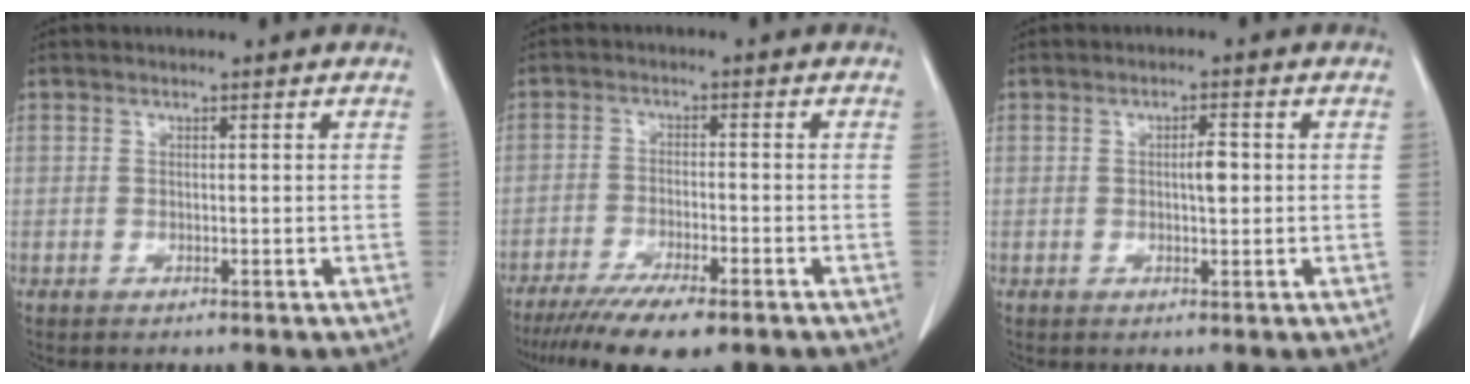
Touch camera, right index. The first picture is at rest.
{"total": 10.4, "force": [-7.8, 1.9, 6.7], "torque": [-0.103, -0.019, -0.122]}
{"total": 2.5, "force": [0.2, 0.7, 2.4], "torque": [-0.040, 0.002, 0.003]}